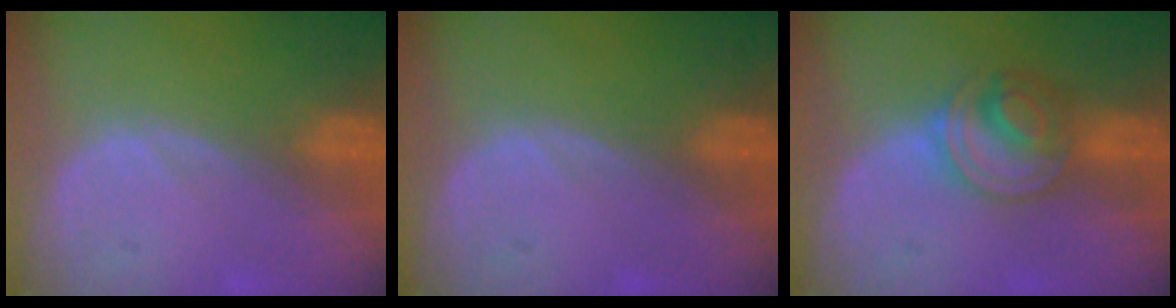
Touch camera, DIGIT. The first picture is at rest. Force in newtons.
{"total": 0.0}
{"total": 5.7, "press": 5.7, "slide": 0.4}